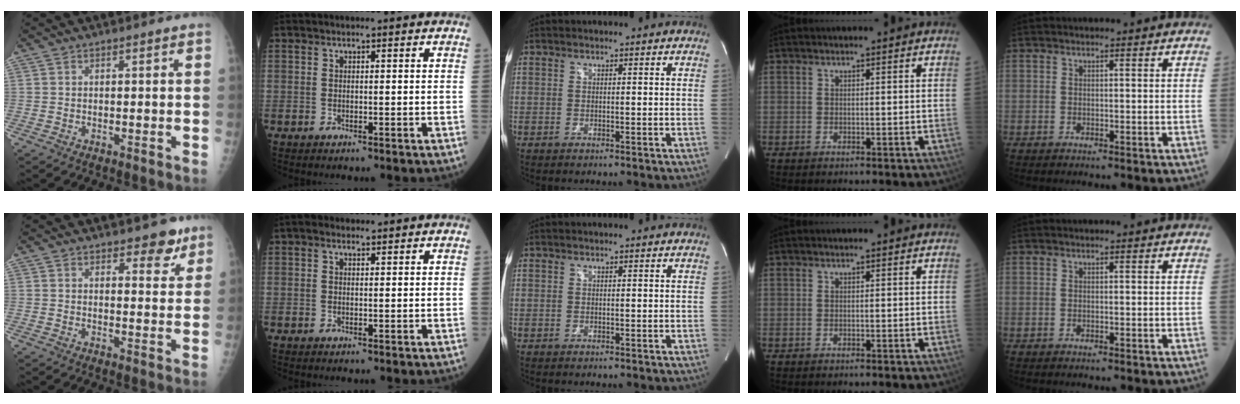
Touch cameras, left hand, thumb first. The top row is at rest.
{"thumb": {"total": 4.8, "force": [3.3, 2.5, 2.3], "torque": [0.001, -0.019, 0.041]}, "index": {"total": 1.2, "force": [0.8, 0.6, 0.6], "torque": [-0.018, 0.010, 0.012]}}